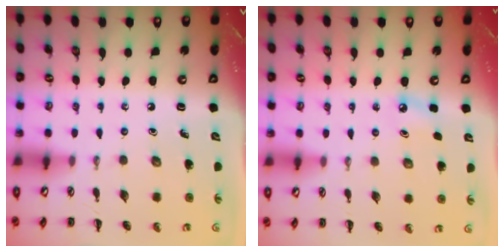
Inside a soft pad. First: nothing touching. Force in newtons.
{"total": 4.7, "press": 4.5, "slide": 1.4}